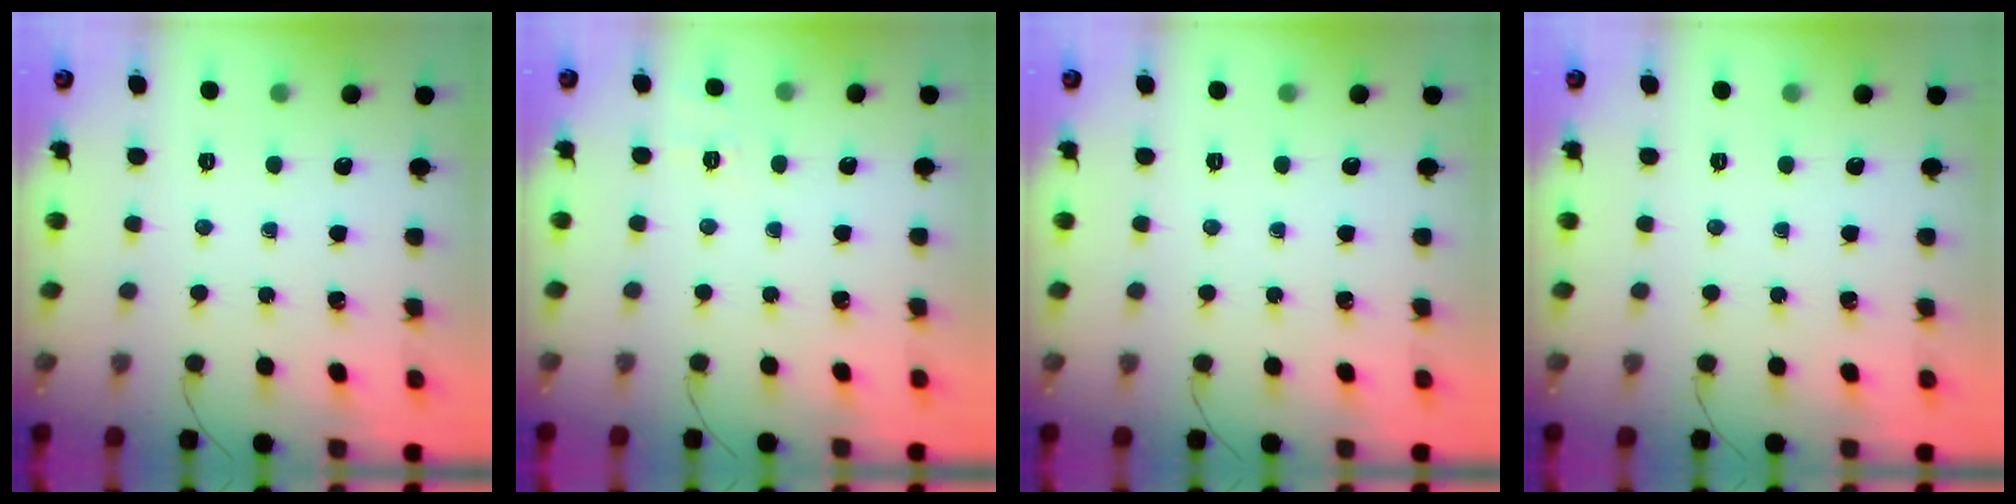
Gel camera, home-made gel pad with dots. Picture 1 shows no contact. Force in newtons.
{"total": 7.7, "press": 7.5, "slide": 2.0}
{"total": 0.0}
{"total": 0.0}